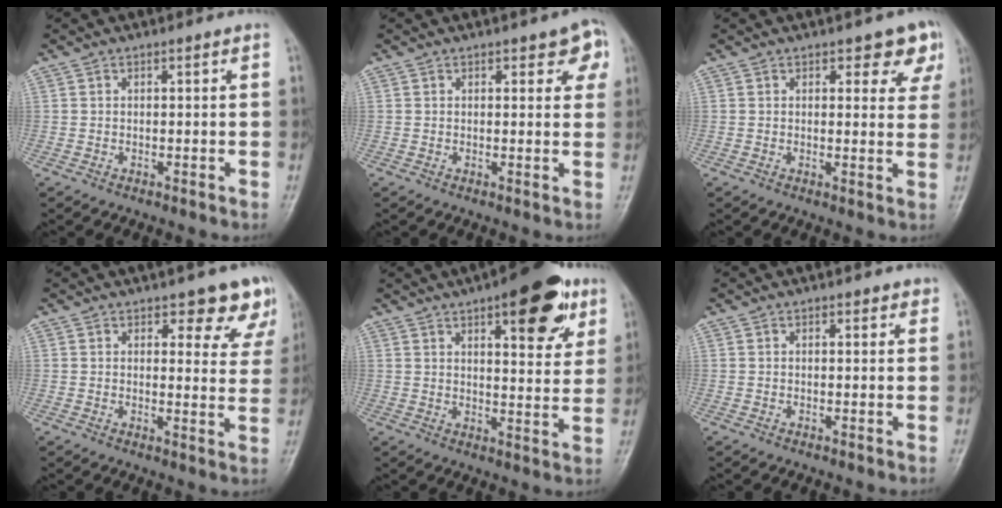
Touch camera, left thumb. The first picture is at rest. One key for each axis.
{"total": 4.7, "fx": 2.2, "fy": 2.3, "fz": 3.5, "tx": -0.013, "ty": -0.005, "tz": 0.018}
{"total": 5.6, "fx": 3.3, "fy": 2.8, "fz": 3.5, "tx": -0.004, "ty": -0.014, "tz": 0.034}
{"total": 7.6, "fx": 6.1, "fy": 3.4, "fz": 3.0, "tx": 0.009, "ty": -0.037, "tz": 0.057}
{"total": 15.0, "fx": 7.9, "fy": 5.7, "fz": 11.4, "tx": -0.115, "ty": -0.027, "tz": 0.104}
{"total": 1.0, "fx": 0.7, "fy": 0.6, "fz": 0.4, "tx": 0.003, "ty": -0.004, "tz": 0.005}